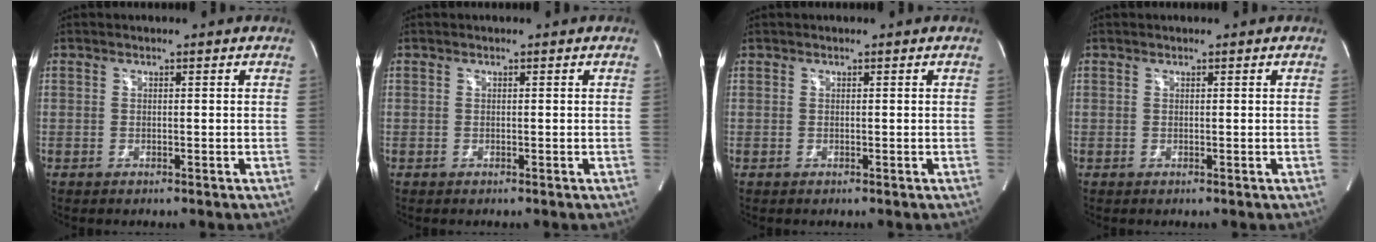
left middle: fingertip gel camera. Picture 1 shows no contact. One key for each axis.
{"total": 0.0}
{"total": 0.0}
{"total": 0.0}